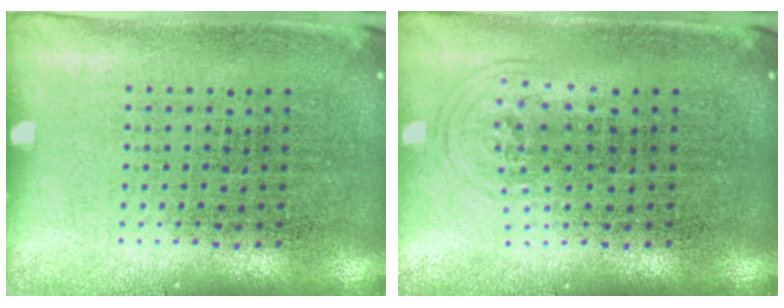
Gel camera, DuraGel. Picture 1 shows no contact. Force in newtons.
{"total": 1.0, "press": 0.6, "slide": 0.7}